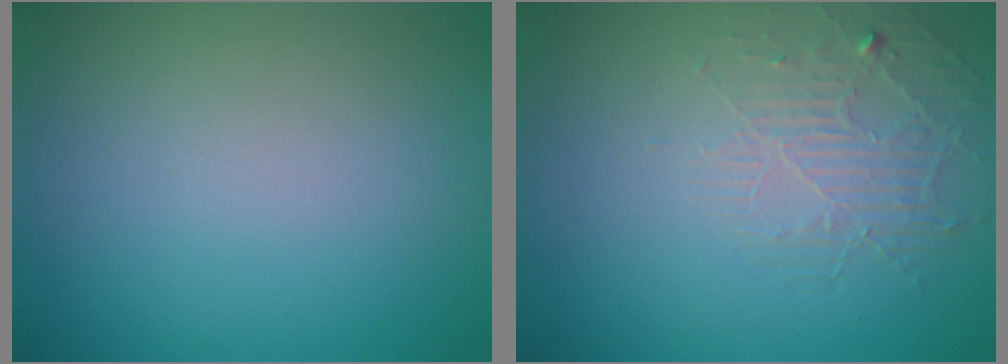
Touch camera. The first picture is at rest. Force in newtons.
{"total": 2.0, "press": 1.1, "slide": 1.7}